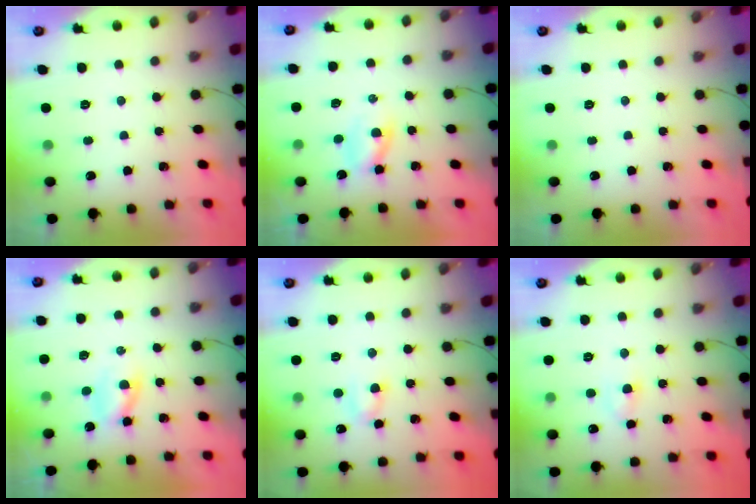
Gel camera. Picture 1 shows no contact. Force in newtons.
{"total": 2.3, "press": 2.0, "slide": 1.1}
{"total": 0.0}
{"total": 2.3, "press": 2.0, "slide": 1.1}
{"total": 3.8, "press": 3.6, "slide": 1.0}
{"total": 3.1, "press": 2.9, "slide": 1.1}